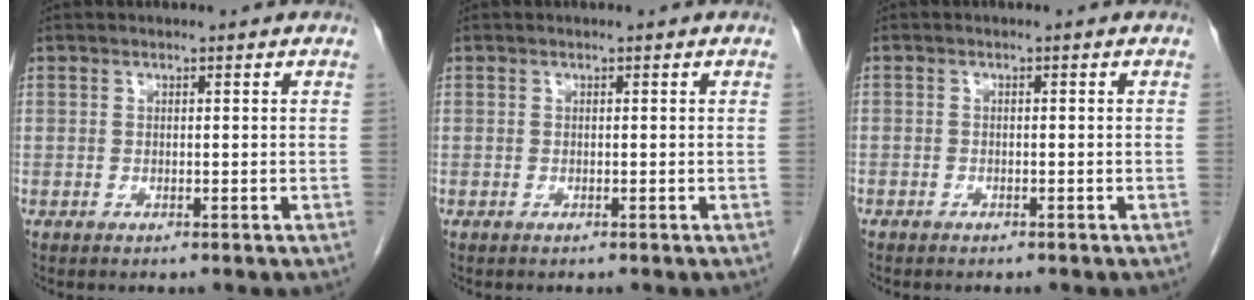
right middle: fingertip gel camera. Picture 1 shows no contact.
{"total": 0.0}
{"total": 1.1, "force": [-0.9, 0.7, 0.2], "torque": [-0.010, 0.002, -0.014]}